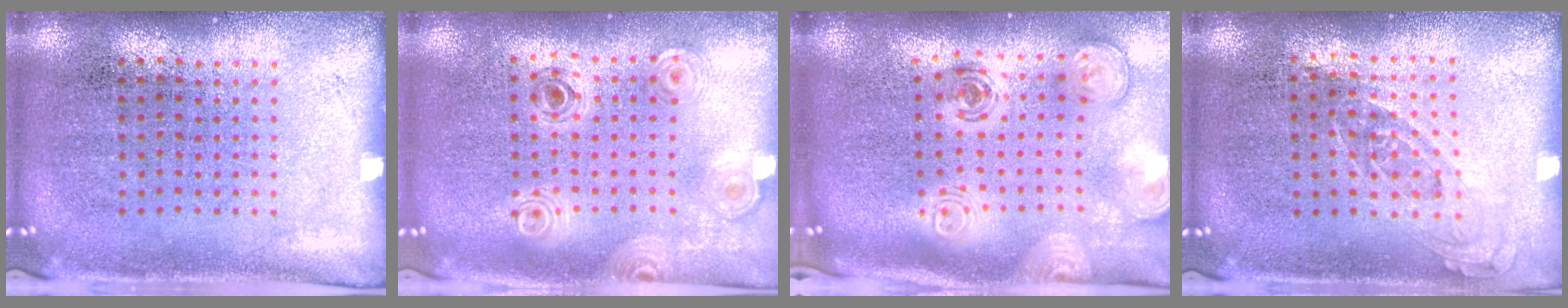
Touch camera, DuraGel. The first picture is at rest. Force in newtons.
{"total": 0.8, "press": 0.8, "slide": 0.1}
{"total": 2.9, "press": 2.0, "slide": 2.1}
{"total": 0.6, "press": 0.6, "slide": 0.3}